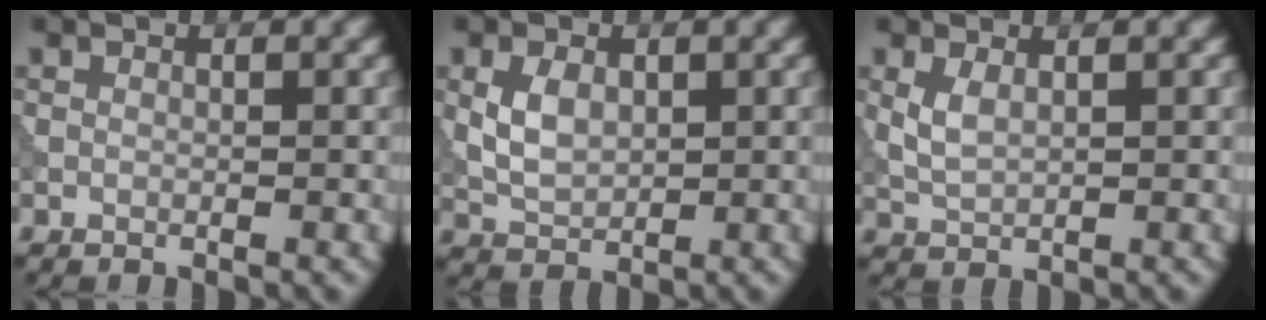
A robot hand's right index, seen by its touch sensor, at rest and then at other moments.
{"total": 3.2, "force": [0.5, 2.2, 2.4], "torque": [-0.052, 0.000, 0.012]}
{"total": 1.9, "force": [0.7, 0.9, 1.6], "torque": [-0.039, 0.000, 0.018]}